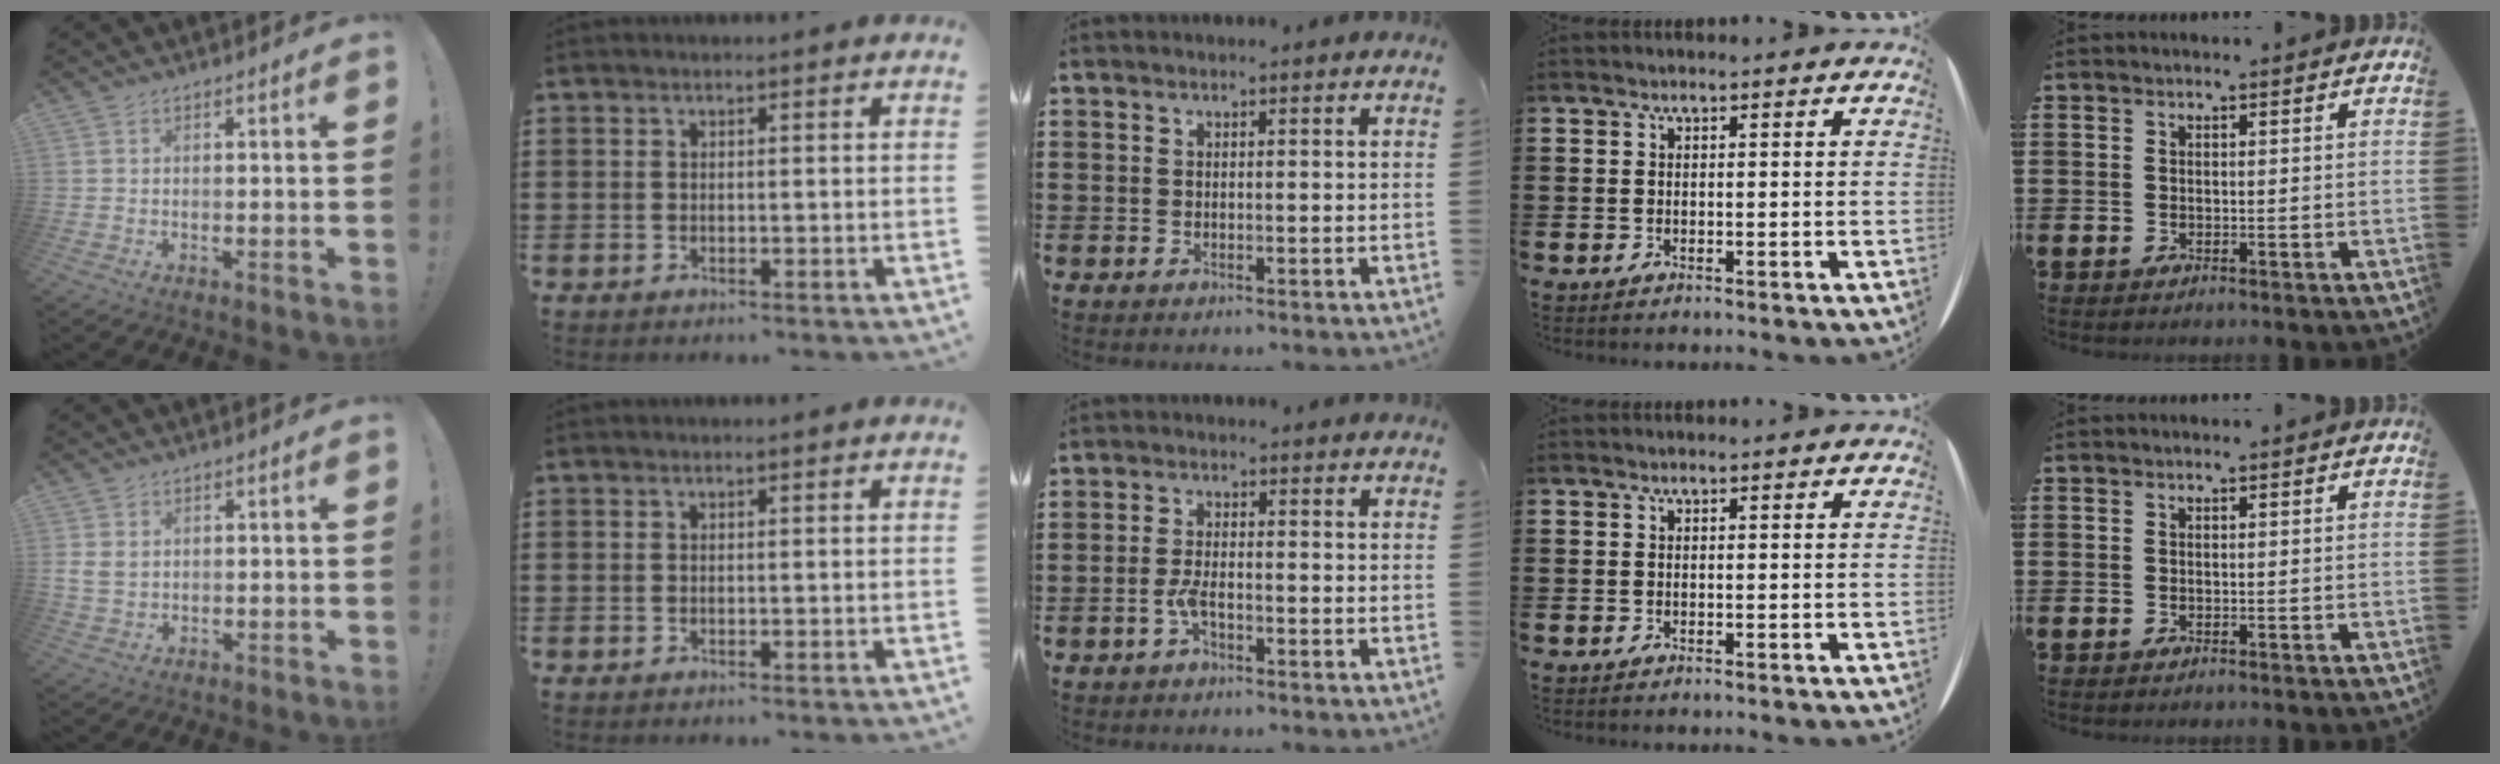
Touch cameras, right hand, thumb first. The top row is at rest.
{"thumb": {"total": 3.7, "force": [1.6, 2.7, 2.0], "torque": [-0.046, 0.000, 0.031]}, "middle": {"total": 3.1, "force": [-1.5, 0.9, 2.6], "torque": [-0.062, -0.003, -0.030]}}